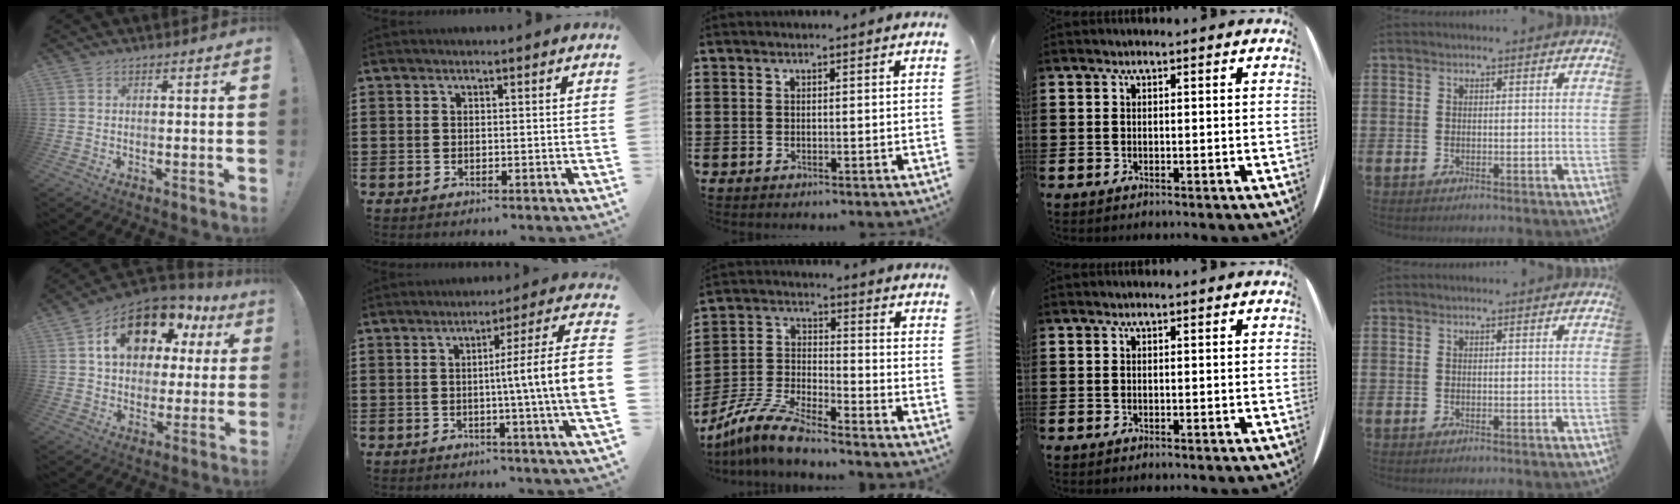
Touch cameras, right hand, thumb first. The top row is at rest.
{"thumb": {"total": 17.3, "force": [8.4, 10.5, 10.9], "torque": [-0.173, -0.034, 0.153]}, "index": {"total": 9.2, "force": [-0.4, -1.0, 9.1], "torque": [-0.150, -0.018, -0.017]}, "middle": {"total": 8.8, "force": [-7.9, 0.8, 3.8], "torque": [-0.092, 0.003, -0.158]}}